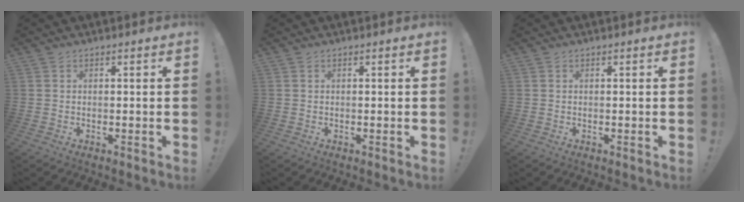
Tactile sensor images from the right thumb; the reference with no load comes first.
{"total": 0.0}
{"total": 0.0}